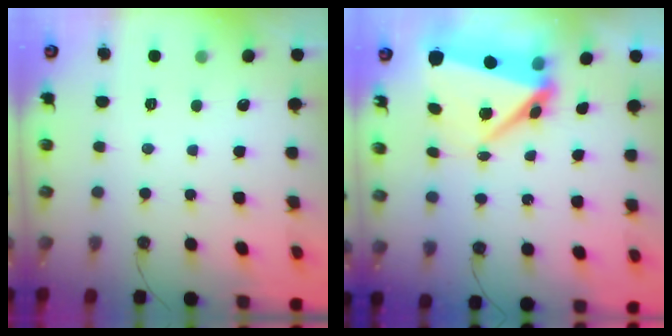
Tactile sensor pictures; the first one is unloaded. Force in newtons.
{"total": 8.6, "press": 8.4, "slide": 1.9}